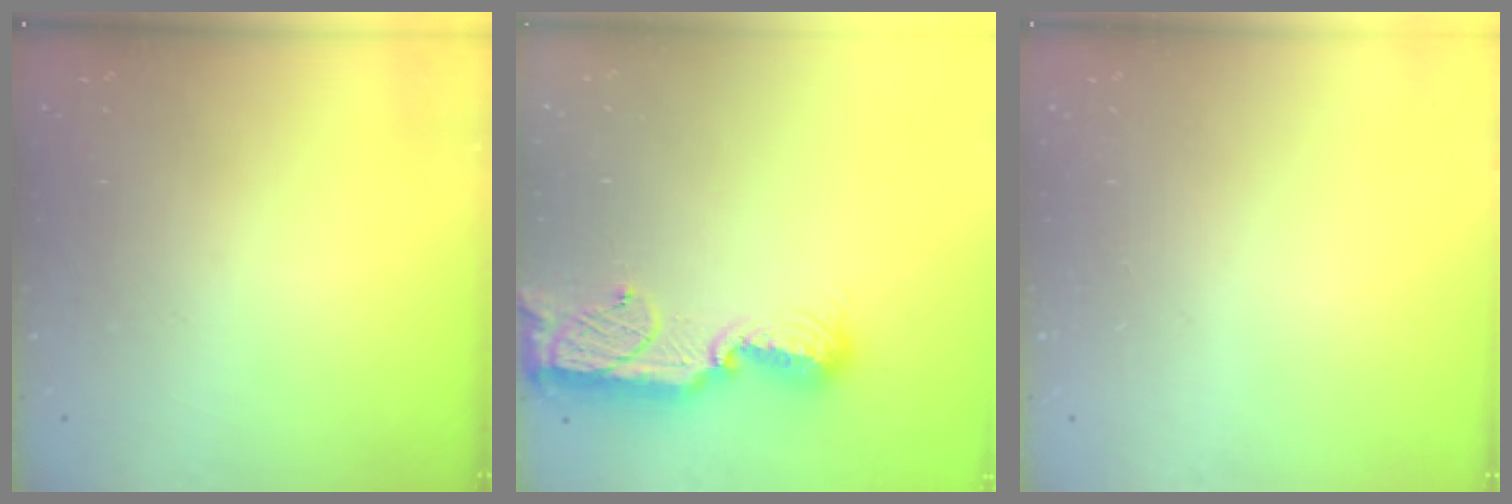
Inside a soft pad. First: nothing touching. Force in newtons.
{"total": 11.5, "press": 11.4, "slide": 1.2}
{"total": 0.0}